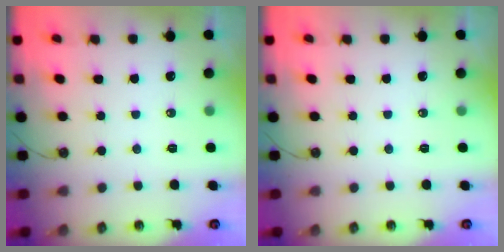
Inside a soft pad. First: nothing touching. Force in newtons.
{"total": 0.0}